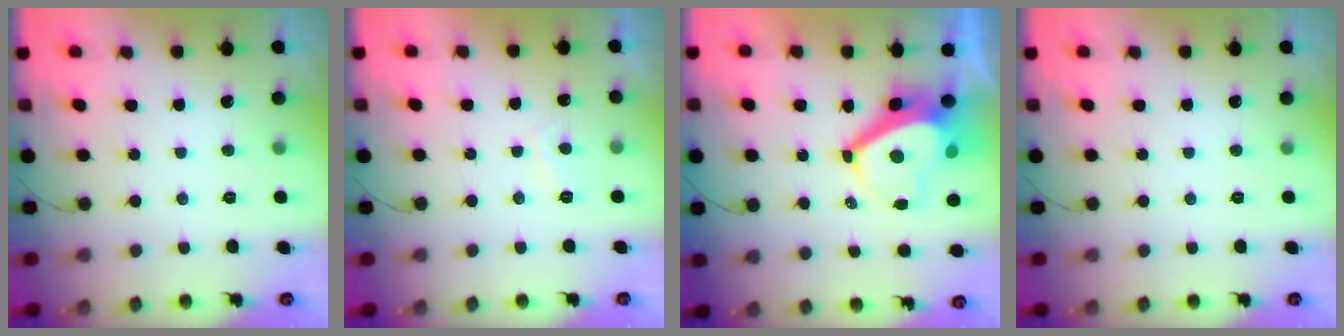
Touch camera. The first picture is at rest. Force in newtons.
{"total": 1.9, "press": 1.7, "slide": 0.8}
{"total": 6.7, "press": 6.6, "slide": 0.9}
{"total": 0.0}